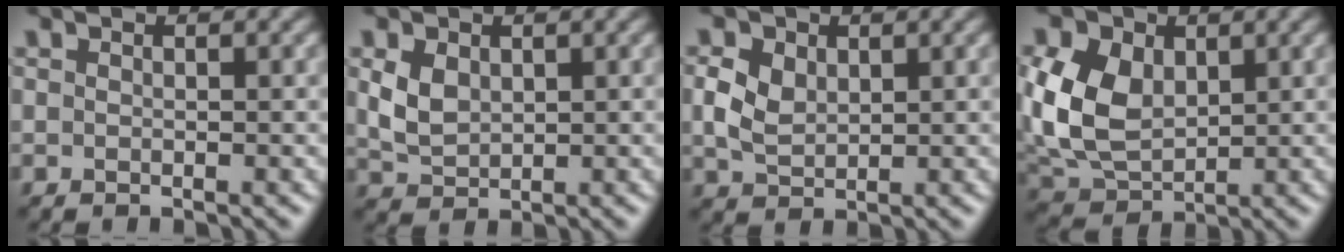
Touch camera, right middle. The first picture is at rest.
{"total": 2.9, "force": [0.8, 2.1, 1.8], "torque": [-0.046, -0.001, 0.019]}
{"total": 3.0, "force": [0.7, 2.2, 1.9], "torque": [-0.050, 0.001, 0.016]}
{"total": 8.5, "force": [1.4, 6.0, 5.8], "torque": [-0.148, 0.006, 0.020]}